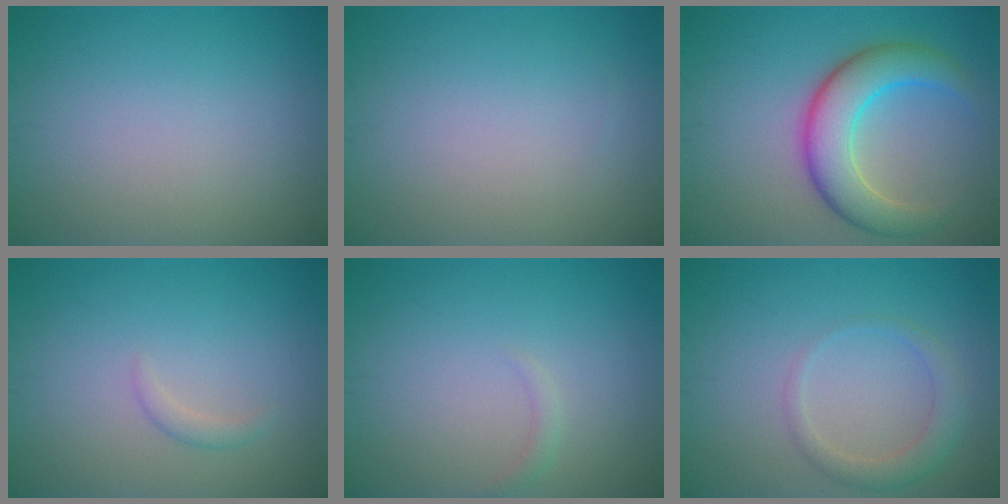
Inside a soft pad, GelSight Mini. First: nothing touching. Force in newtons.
{"total": 0.0}
{"total": 6.6, "press": 6.6, "slide": 0.3}
{"total": 1.0, "press": 1.0, "slide": 0.1}
{"total": 0.8, "press": 0.8, "slide": 0.0}
{"total": 2.2, "press": 2.2, "slide": 0.3}